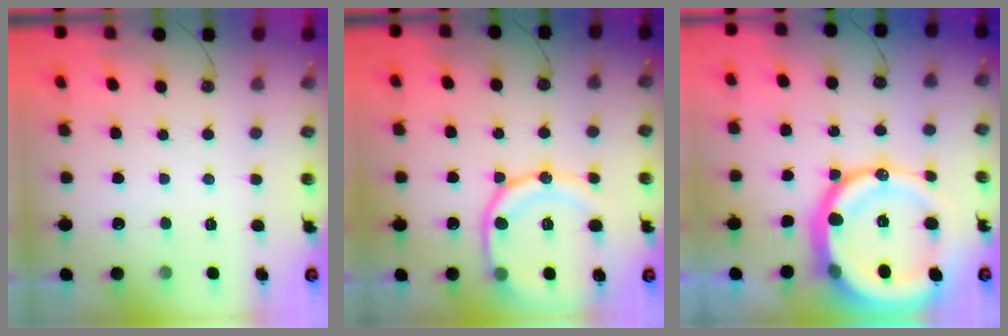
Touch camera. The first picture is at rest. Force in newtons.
{"total": 16.3, "press": 16.2, "slide": 1.7}
{"total": 25.7, "press": 25.5, "slide": 3.3}